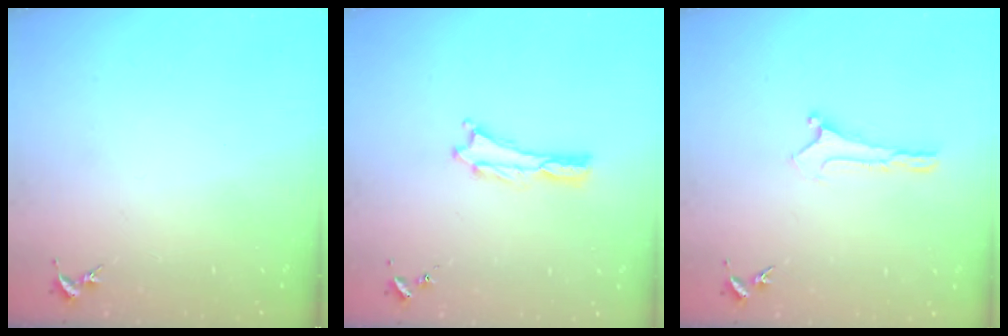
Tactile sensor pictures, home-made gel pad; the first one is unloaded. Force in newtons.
{"total": 0.0}
{"total": 0.0}